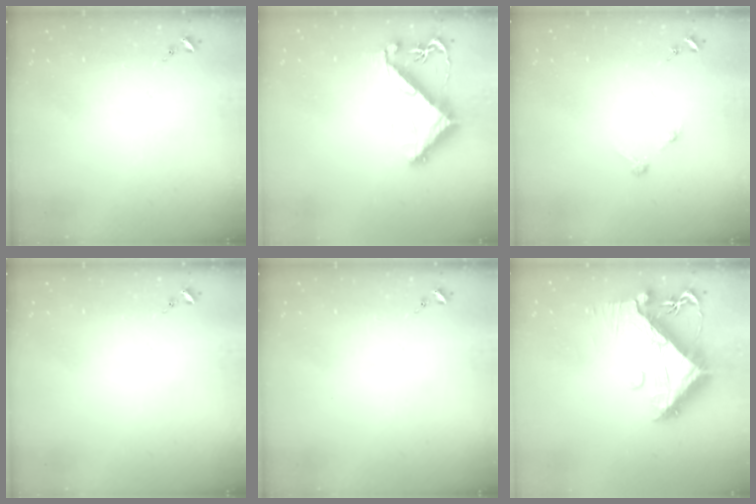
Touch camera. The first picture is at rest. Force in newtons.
{"total": 8.0, "press": 8.0, "slide": 0.7}
{"total": 2.8, "press": 2.8, "slide": 0.3}
{"total": 0.0}
{"total": 0.0}
{"total": 13.2, "press": 13.1, "slide": 1.4}